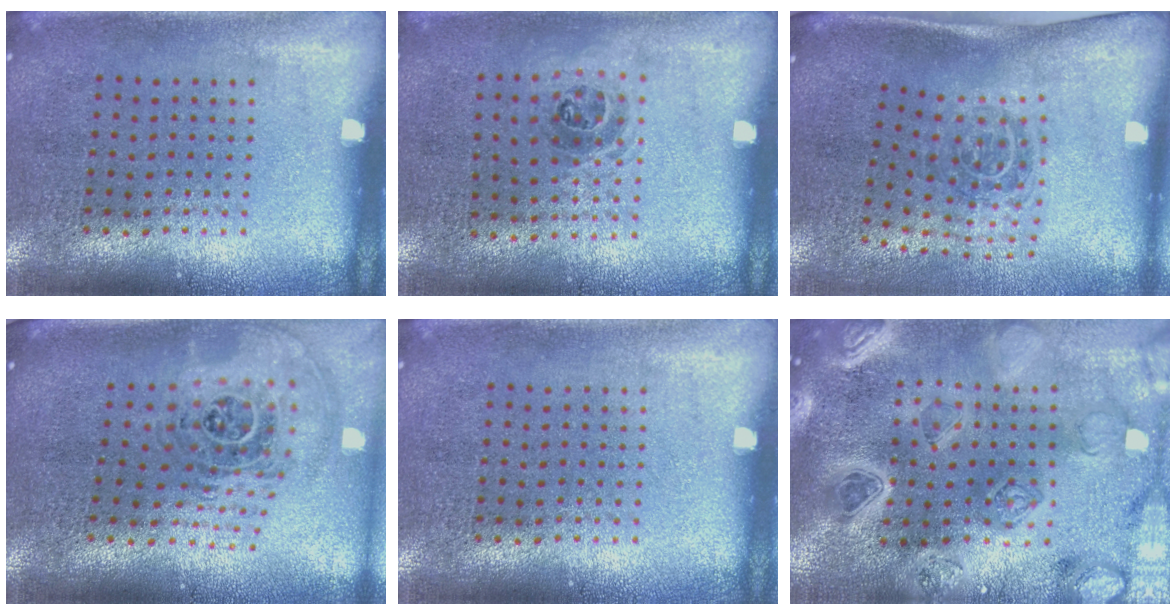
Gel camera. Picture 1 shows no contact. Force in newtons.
{"total": 1.0, "press": 0.7, "slide": 0.7}
{"total": 1.8, "press": 1.2, "slide": 1.4}
{"total": 1.8, "press": 1.5, "slide": 1.1}
{"total": 0.0}
{"total": 5.0, "press": 4.3, "slide": 2.7}